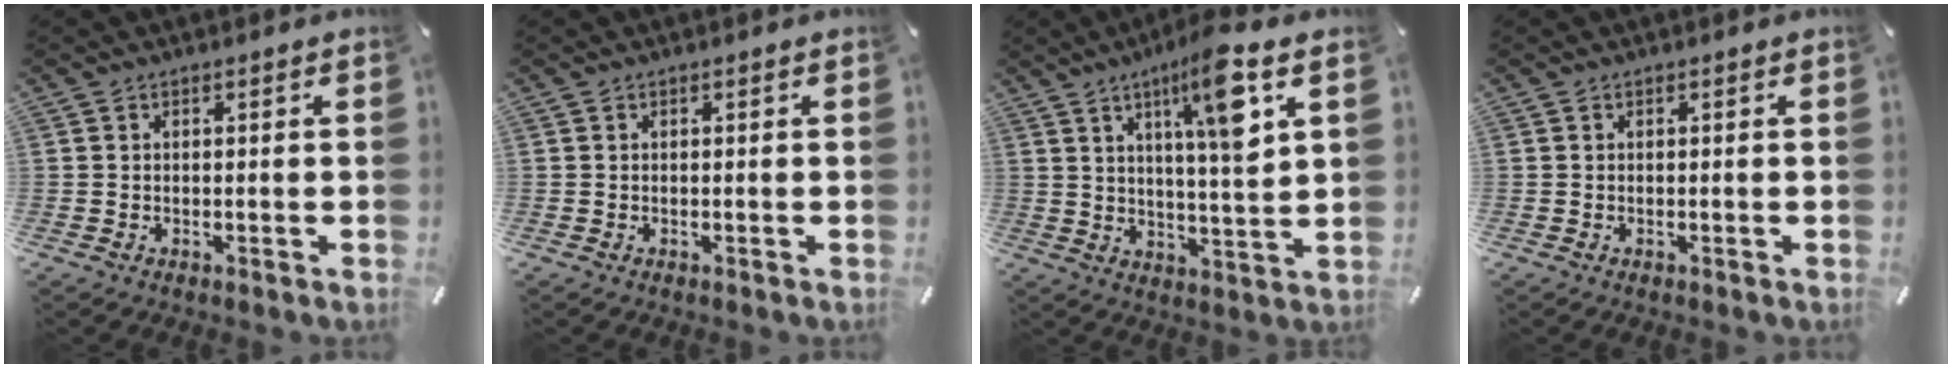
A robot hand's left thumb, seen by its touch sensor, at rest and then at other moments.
{"total": 0.0}
{"total": 12.6, "force": [6.2, 1.8, 10.8], "torque": [-0.170, -0.025, 0.092]}
{"total": 0.0}